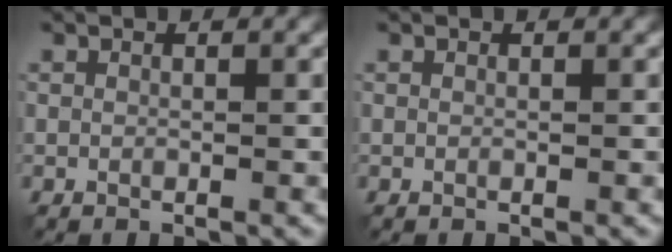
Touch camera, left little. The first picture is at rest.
{"total": 0.0}